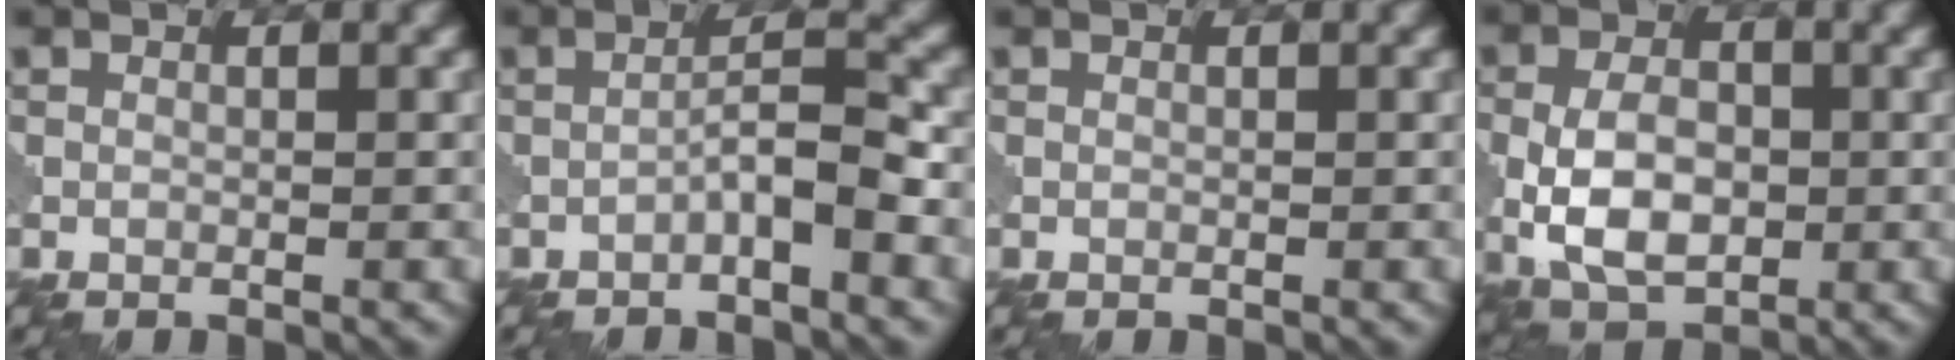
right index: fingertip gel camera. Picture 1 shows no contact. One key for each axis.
{"total": 3.5, "fx": -1.7, "fy": 0.6, "fz": 3.0, "tx": -0.052, "ty": 0.017, "tz": -0.036}
{"total": 0.0}
{"total": 6.1, "fx": -1.1, "fy": 3.8, "fz": 4.7, "tx": -0.090, "ty": 0.000, "tz": -0.026}